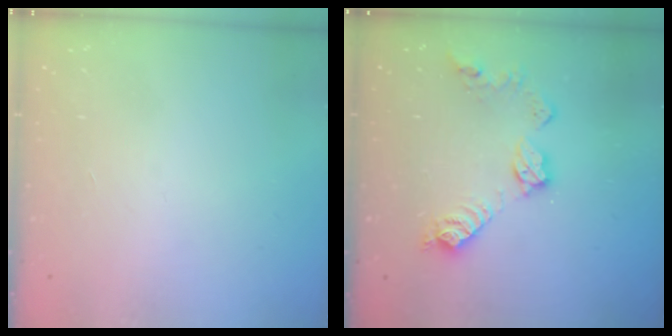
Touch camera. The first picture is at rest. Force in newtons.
{"total": 10.8, "press": 10.8, "slide": 0.6}